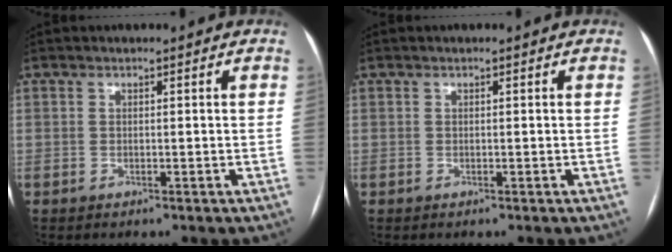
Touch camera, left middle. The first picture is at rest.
{"total": 0.0}